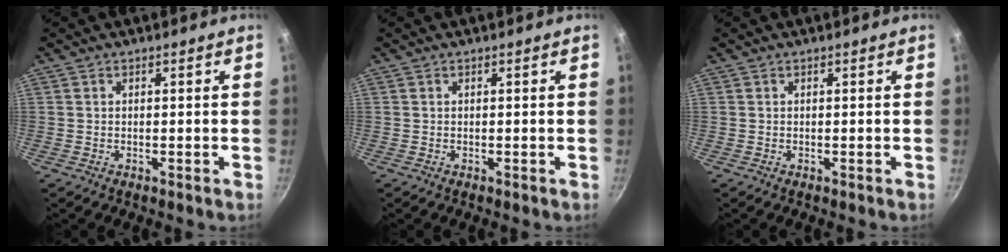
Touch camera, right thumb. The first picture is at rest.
{"total": 0.0}
{"total": 0.0}